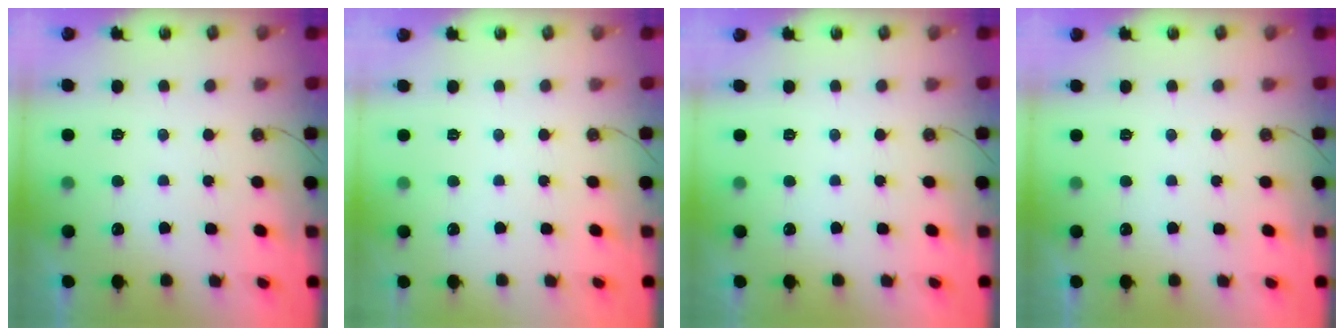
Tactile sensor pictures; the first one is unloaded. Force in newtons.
{"total": 0.0}
{"total": 0.0}
{"total": 0.0}